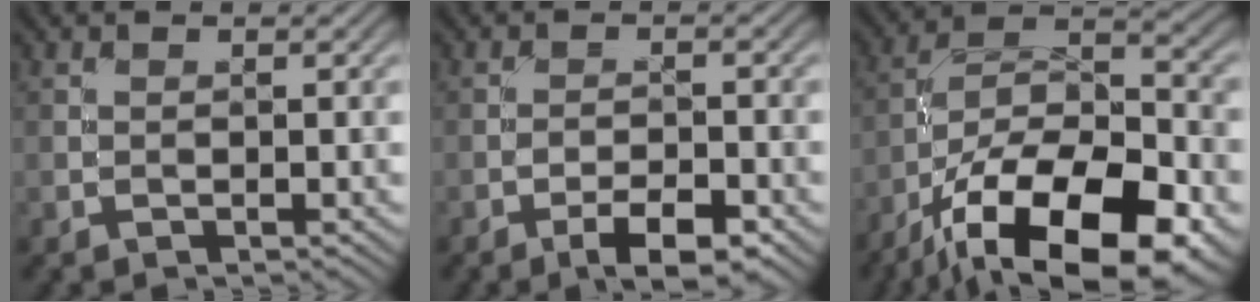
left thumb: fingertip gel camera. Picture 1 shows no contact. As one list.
[{"total": 5.1, "force": [-3.2, 1.5, 3.7], "torque": [-0.060, 0.007, -0.051]}, {"total": 20.0, "force": [-12.5, 8.1, 13.4], "torque": [-0.218, -0.037, -0.193]}]